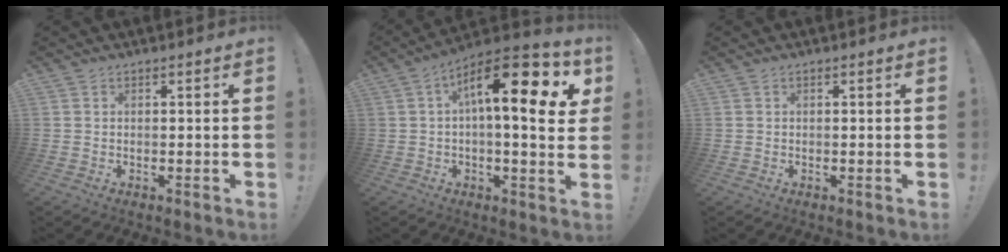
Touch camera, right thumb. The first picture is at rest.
{"total": 17.6, "force": [5.5, 5.7, 15.8], "torque": [-0.242, -0.023, 0.079]}
{"total": 0.0}